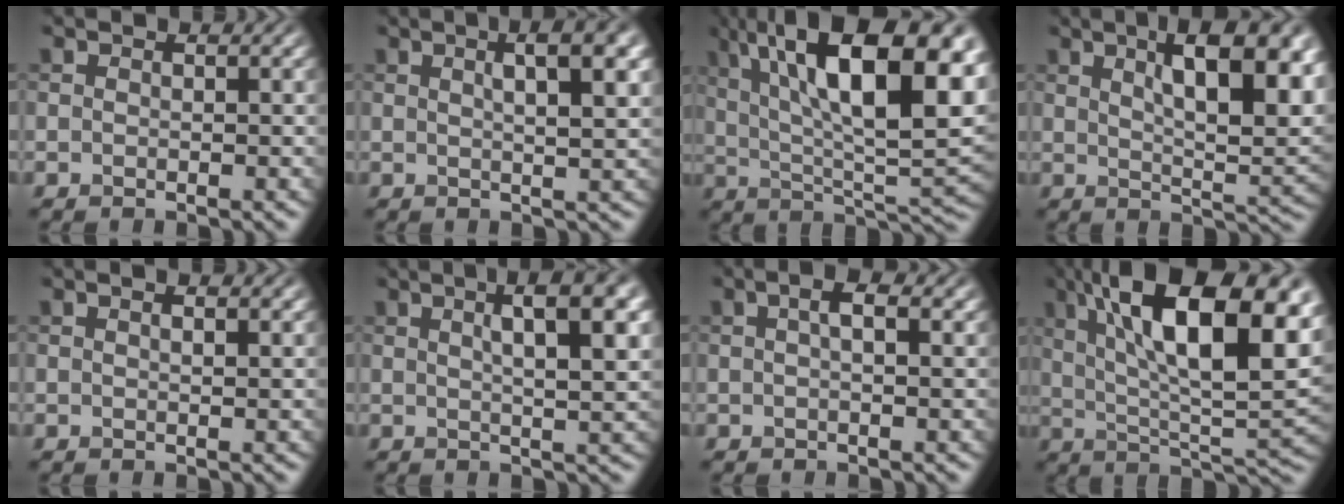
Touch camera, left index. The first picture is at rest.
{"total": 5.1, "force": [1.2, 1.4, 4.8], "torque": [-0.045, 0.021, 0.015]}
{"total": 16.8, "force": [5.7, 5.9, 14.6], "torque": [-0.217, 0.026, 0.106]}
{"total": 11.0, "force": [3.9, 3.6, 9.6], "torque": [-0.114, 0.009, 0.066]}
{"total": 1.5, "force": [0.6, 0.7, 1.2], "torque": [0.002, 0.008, -0.001]}
{"total": 6.4, "force": [1.5, 1.5, 6.0], "torque": [-0.063, 0.016, 0.029]}
{"total": 1.8, "force": [0.0, 0.4, 1.7], "torque": [-0.025, 0.007, 0.012]}
{"total": 16.3, "force": [5.7, 5.7, 14.1], "torque": [-0.213, 0.024, 0.104]}